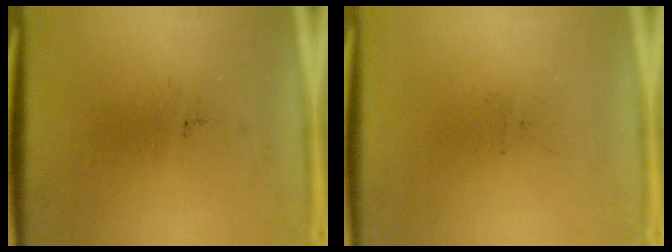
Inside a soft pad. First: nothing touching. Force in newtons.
{"total": 0.0}